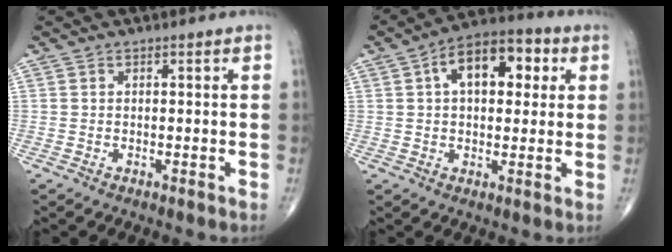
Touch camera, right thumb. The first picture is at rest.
{"total": 12.7, "force": [3.5, 7.2, 9.9], "torque": [-0.126, 0.021, 0.046]}